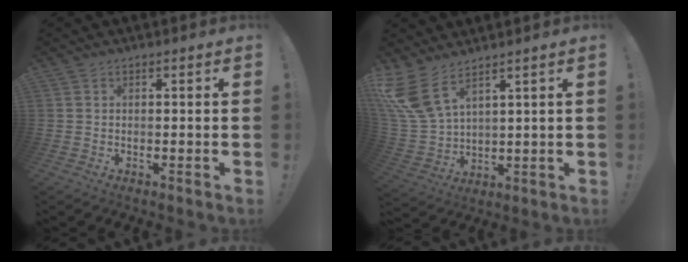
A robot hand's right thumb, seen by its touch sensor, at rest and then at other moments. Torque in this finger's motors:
{"motor_torque": [0.59, 3.00, 0.59, -0.12, 0.39]}